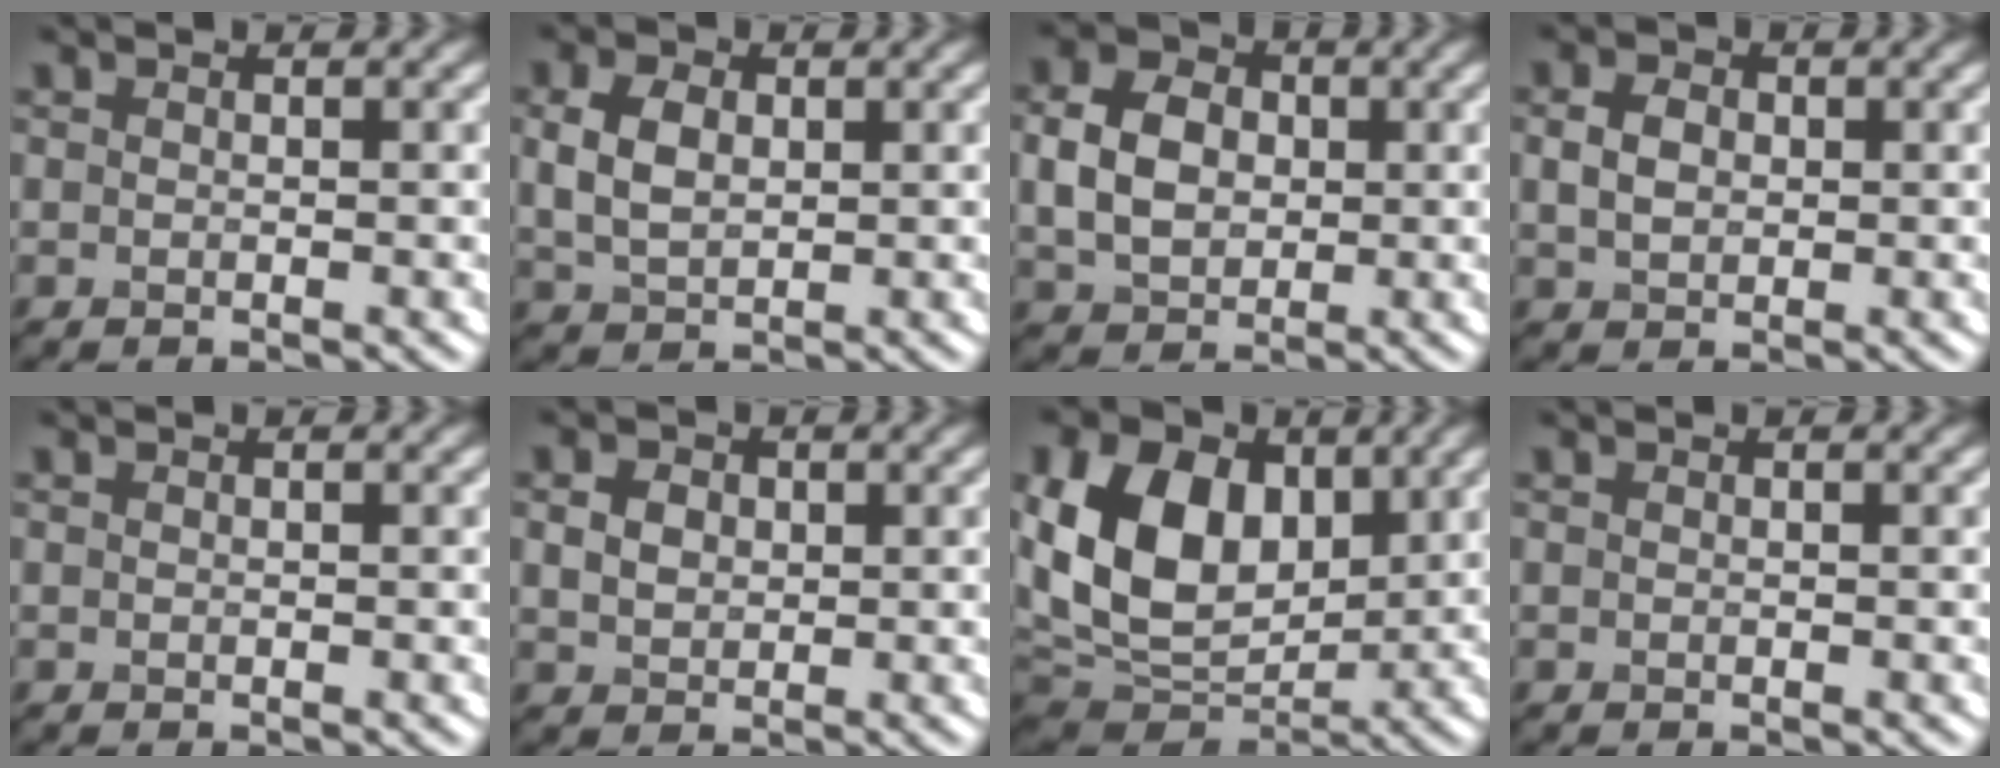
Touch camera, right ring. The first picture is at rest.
{"total": 3.8, "force": [0.8, 2.7, 2.6], "torque": [-0.063, 0.004, 0.015]}
{"total": 5.4, "force": [0.4, 4.2, 3.4], "torque": [-0.075, 0.007, 0.002]}
{"total": 2.7, "force": [0.3, 2.1, 1.7], "torque": [-0.041, 0.003, 0.003]}
{"total": 0.0}
{"total": 2.2, "force": [0.5, 1.8, 1.2], "torque": [-0.025, -0.002, 0.007]}
{"total": 12.1, "force": [2.8, 8.4, 8.3], "torque": [-0.173, 0.008, 0.042]}
{"total": 0.0}